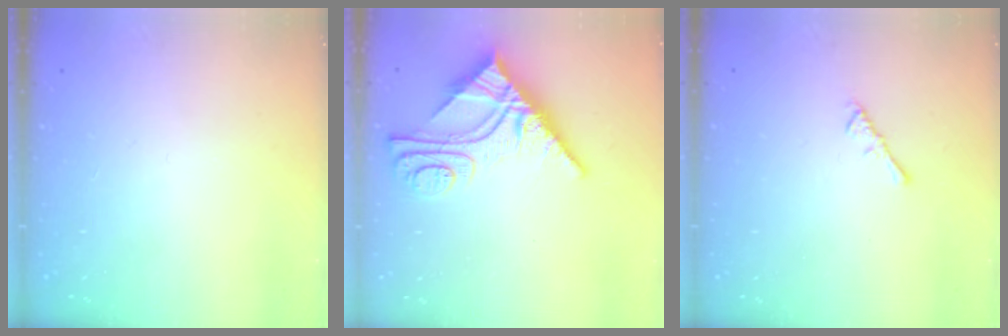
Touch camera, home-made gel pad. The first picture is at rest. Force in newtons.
{"total": 11.8, "press": 11.7, "slide": 1.2}
{"total": 2.2, "press": 2.1, "slide": 0.5}